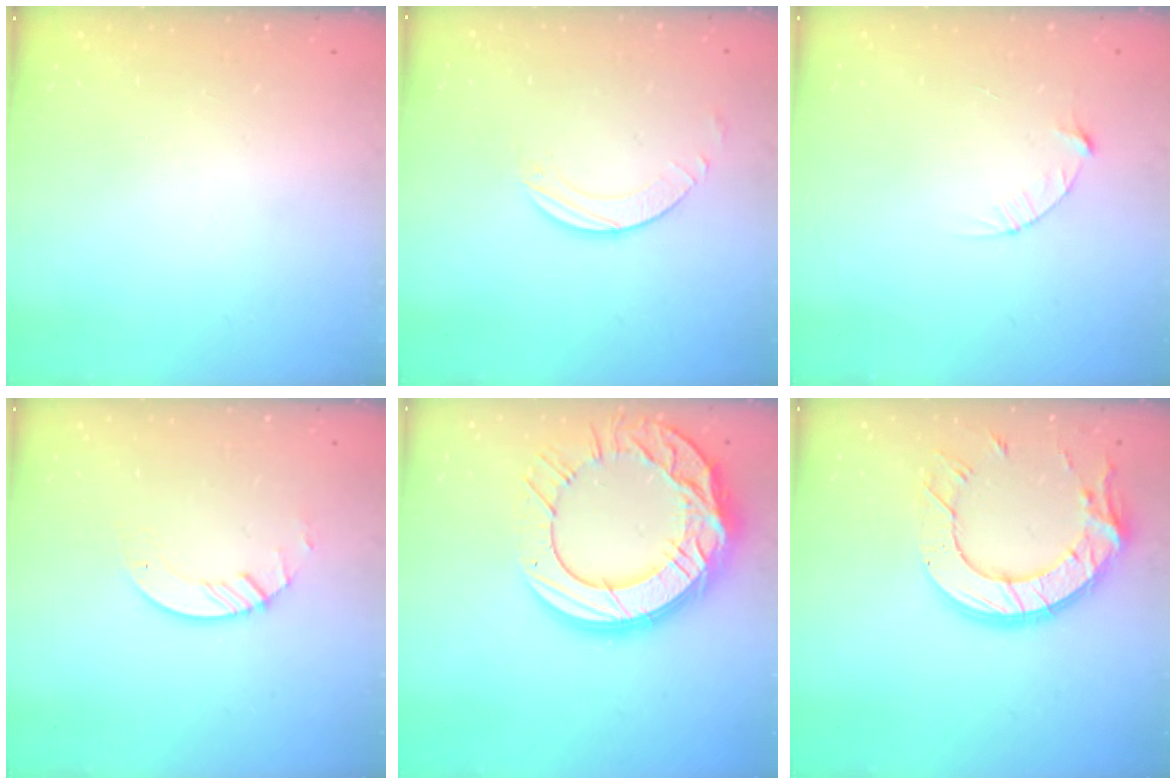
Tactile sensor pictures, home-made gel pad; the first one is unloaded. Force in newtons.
{"total": 1.9, "press": 1.9, "slide": 0.1}
{"total": 3.7, "press": 3.7, "slide": 0.4}
{"total": 3.8, "press": 3.8, "slide": 0.3}
{"total": 24.9, "press": 24.8, "slide": 2.4}
{"total": 15.9, "press": 15.9, "slide": 1.0}